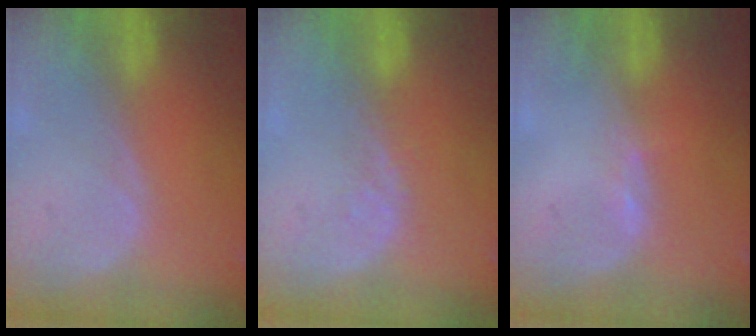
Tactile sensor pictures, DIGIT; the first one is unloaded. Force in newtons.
{"total": 2.2, "press": 1.6, "slide": 1.5}
{"total": 1.0, "press": 0.8, "slide": 0.5}